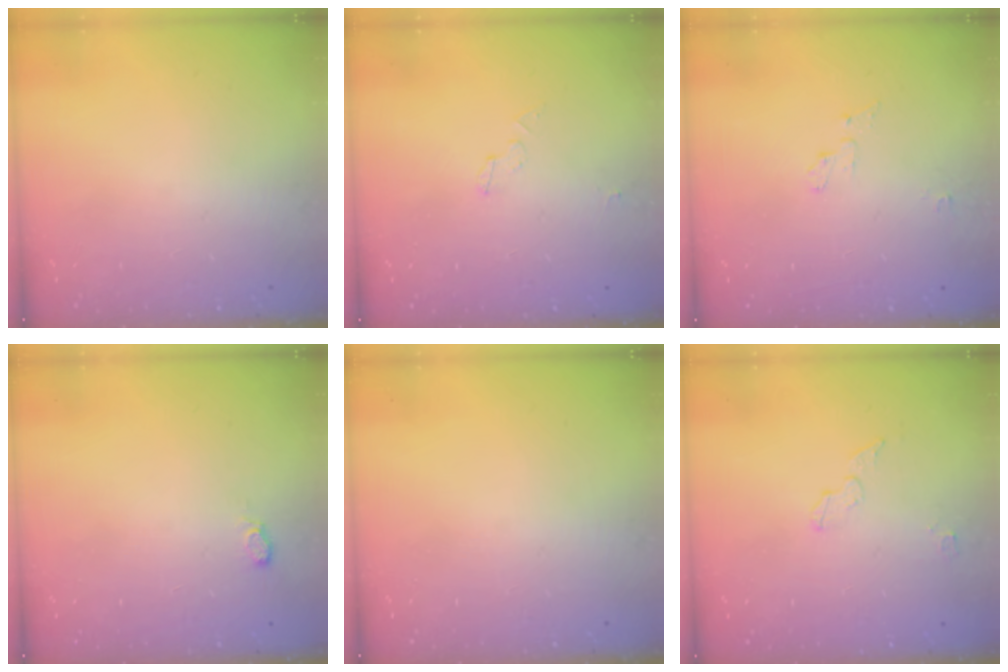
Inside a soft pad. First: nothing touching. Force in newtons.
{"total": 3.4, "press": 3.4, "slide": 0.3}
{"total": 3.9, "press": 3.9, "slide": 0.3}
{"total": 5.0, "press": 4.9, "slide": 1.0}
{"total": 0.0}
{"total": 4.5, "press": 4.5, "slide": 0.3}